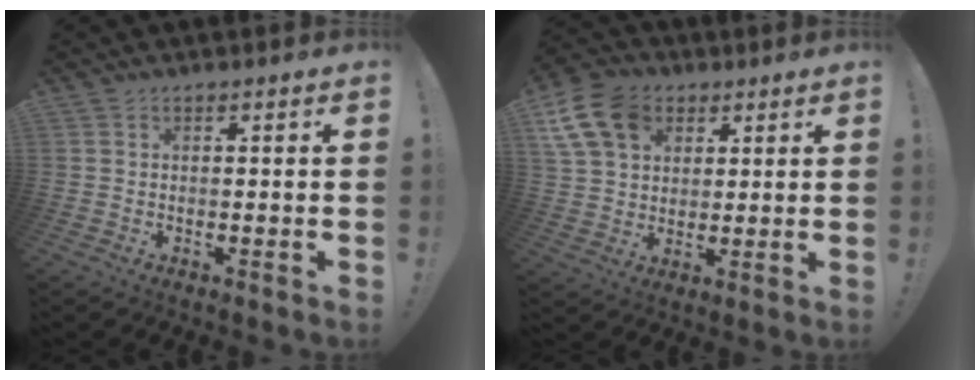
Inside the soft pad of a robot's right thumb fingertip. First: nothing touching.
{"total": 14.8, "force": [6.1, 11.0, 7.8], "torque": [-0.145, -0.022, 0.122]}